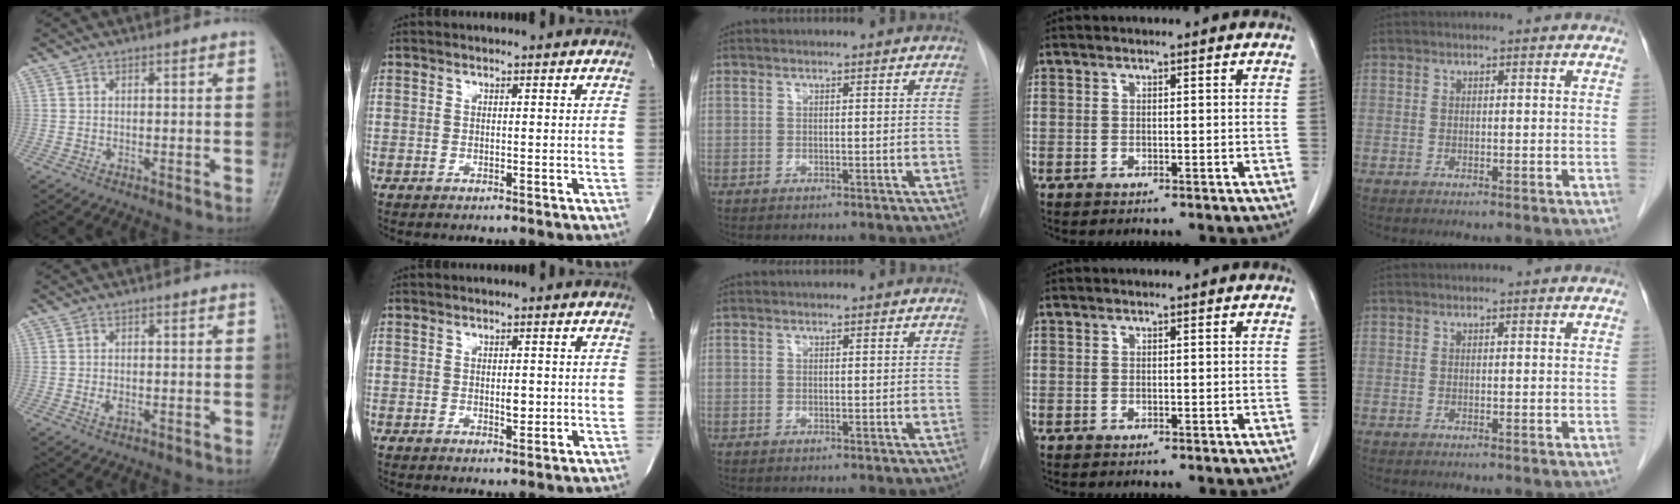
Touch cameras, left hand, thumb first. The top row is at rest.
{"thumb": {"total": 1.4, "force": [-0.2, 0.9, 1.0], "torque": [-0.017, -0.002, -0.004]}, "index": {"total": 1.6, "force": [0.0, 0.7, 1.4], "torque": [-0.021, -0.001, 0.002]}, "middle": {"total": 0.9, "force": [0.8, 0.2, 0.3], "torque": [-0.012, 0.020, 0.017]}}